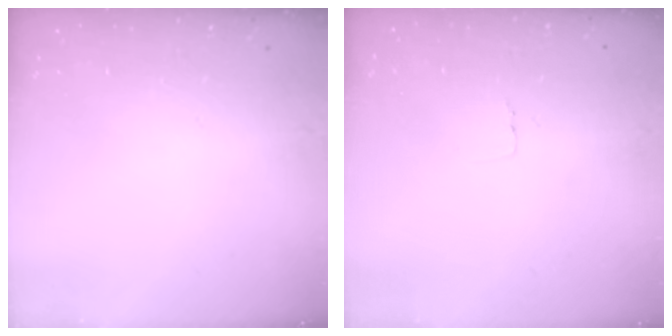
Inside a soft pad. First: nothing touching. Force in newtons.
{"total": 2.6, "press": 2.6, "slide": 0.1}